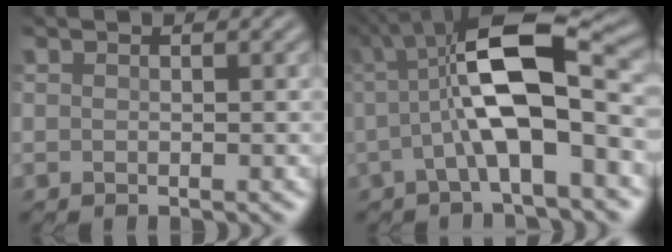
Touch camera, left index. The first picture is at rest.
{"total": 10.0, "force": [0.7, 3.1, 9.5], "torque": [-0.165, 0.020, 0.003]}